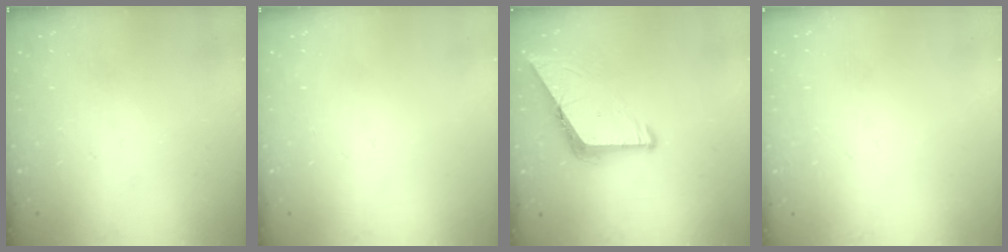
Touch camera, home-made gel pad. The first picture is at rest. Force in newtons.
{"total": 0.0}
{"total": 8.6, "press": 8.5, "slide": 0.9}
{"total": 1.6, "press": 1.6, "slide": 0.1}